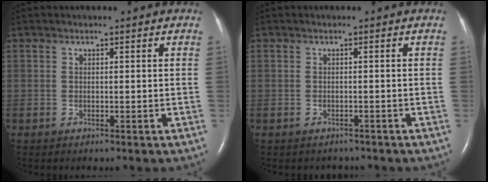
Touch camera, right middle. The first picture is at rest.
{"total": 1.8, "force": [-1.5, 0.8, -0.1], "torque": [-0.003, 0.001, -0.020]}